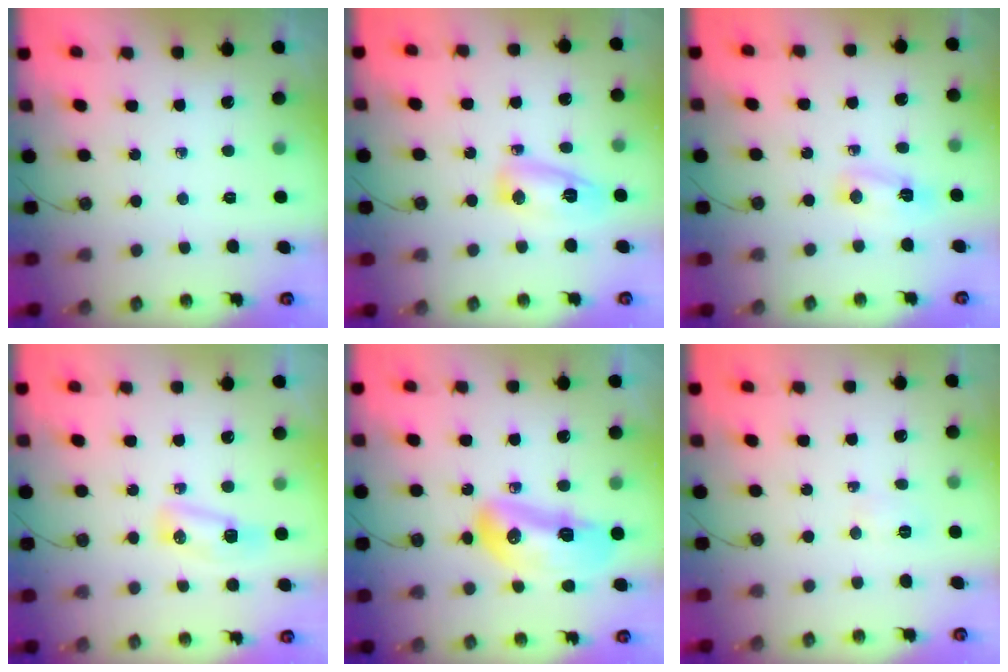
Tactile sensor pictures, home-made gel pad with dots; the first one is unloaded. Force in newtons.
{"total": 8.3, "press": 8.3, "slide": 0.8}
{"total": 3.5, "press": 3.1, "slide": 1.5}
{"total": 6.3, "press": 6.3, "slide": 0.7}
{"total": 14.5, "press": 14.4, "slide": 1.7}
{"total": 2.6, "press": 2.5, "slide": 0.8}